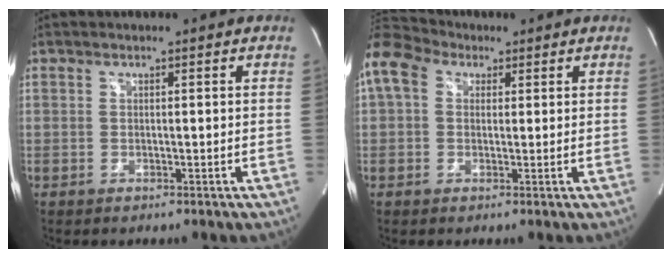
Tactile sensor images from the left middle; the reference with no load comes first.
{"total": 9.6, "force": [4.4, 6.9, 5.1], "torque": [-0.123, 0.055, 0.080]}